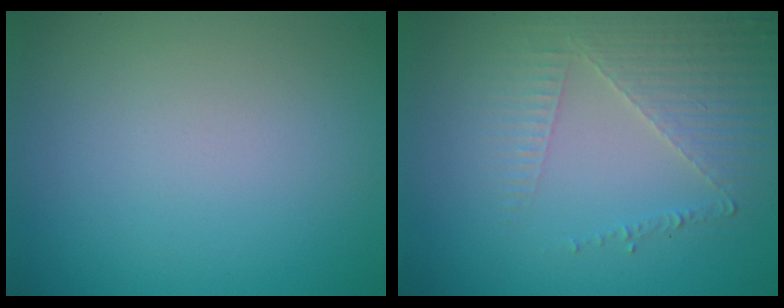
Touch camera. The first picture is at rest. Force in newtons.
{"total": 3.6, "press": 3.2, "slide": 1.7}